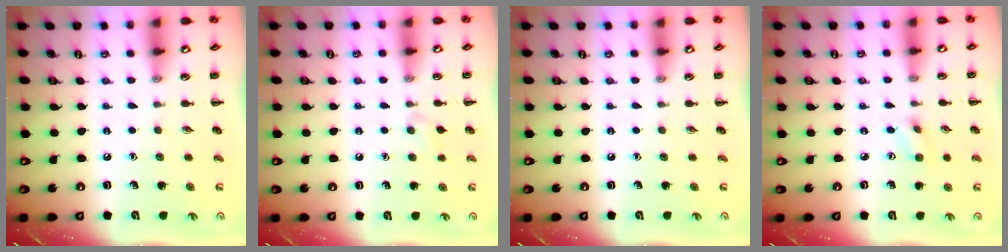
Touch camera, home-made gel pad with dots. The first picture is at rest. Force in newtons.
{"total": 4.5, "press": 4.1, "slide": 1.9}
{"total": 0.0}
{"total": 3.1, "press": 2.9, "slide": 1.1}